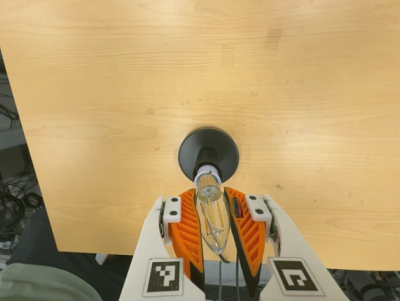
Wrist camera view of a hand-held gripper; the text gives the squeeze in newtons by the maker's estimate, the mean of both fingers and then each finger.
{"total": 18.9, "left": 19.4, "right": 18.5}